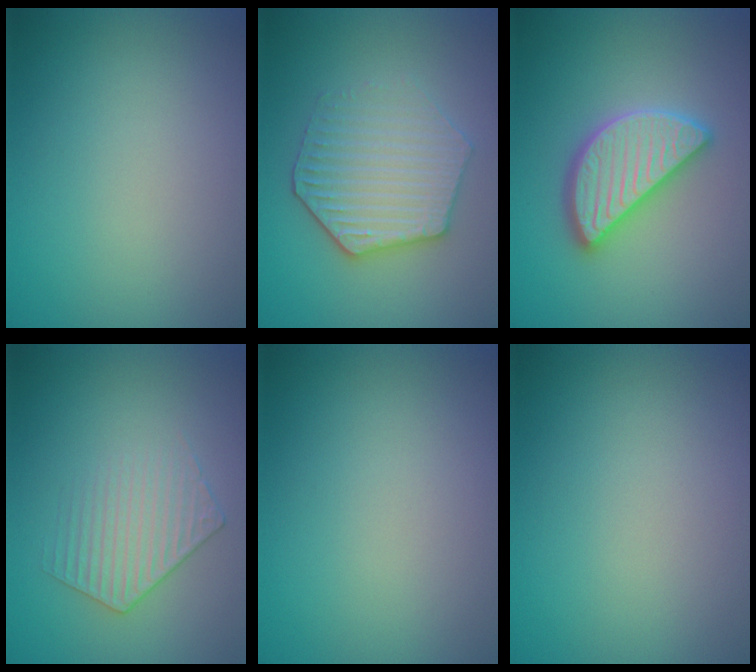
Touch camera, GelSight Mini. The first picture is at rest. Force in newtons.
{"total": 4.4, "press": 4.0, "slide": 1.8}
{"total": 4.8, "press": 4.7, "slide": 0.4}
{"total": 1.9, "press": 1.4, "slide": 1.3}
{"total": 0.0}
{"total": 0.0}